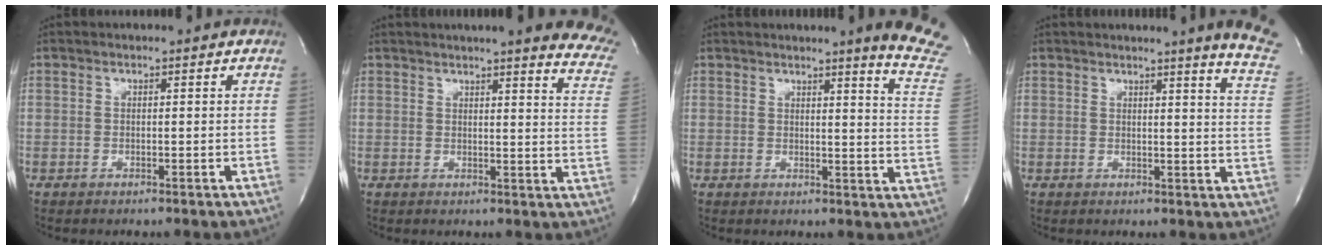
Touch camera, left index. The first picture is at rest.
{"total": 18.5, "force": [15.6, 2.5, 9.5], "torque": [-0.107, -0.038, 0.163]}
{"total": 11.1, "force": [9.9, -1.5, 4.7], "torque": [-0.048, -0.096, 0.088]}
{"total": 9.9, "force": [8.9, -1.2, 4.2], "torque": [-0.040, -0.081, 0.073]}